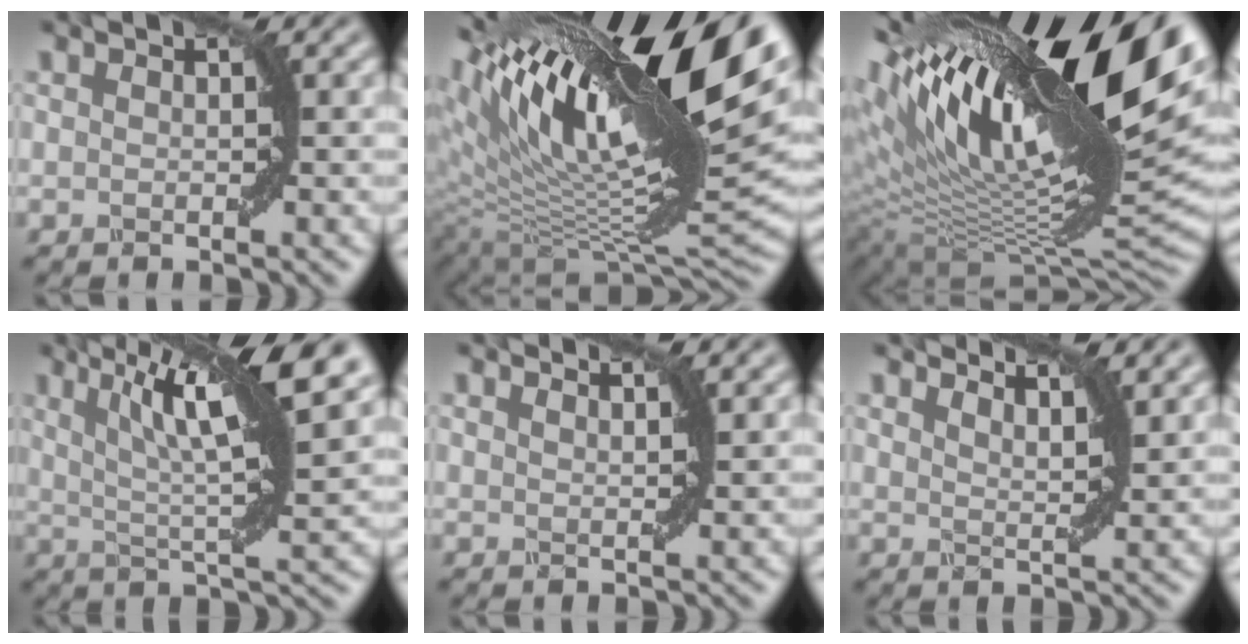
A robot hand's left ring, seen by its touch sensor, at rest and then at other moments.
{"total": 17.6, "force": [7.4, 5.3, 15.1], "torque": [-0.258, 0.018, 0.134]}
{"total": 19.6, "force": [7.5, 6.8, 16.8], "torque": [-0.291, 0.031, 0.134]}
{"total": 12.2, "force": [5.2, 2.6, 10.7], "torque": [-0.166, 0.017, 0.083]}
{"total": 2.0, "force": [1.8, 0.4, 0.8], "torque": [-0.002, 0.001, 0.014]}
{"total": 3.8, "force": [3.4, 0.7, 1.6], "torque": [-0.021, 0.006, 0.033]}